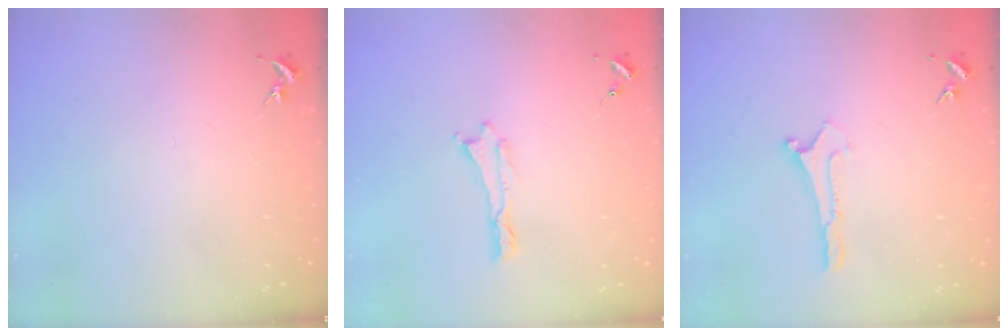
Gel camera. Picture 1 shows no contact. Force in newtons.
{"total": 0.0}
{"total": 0.0}